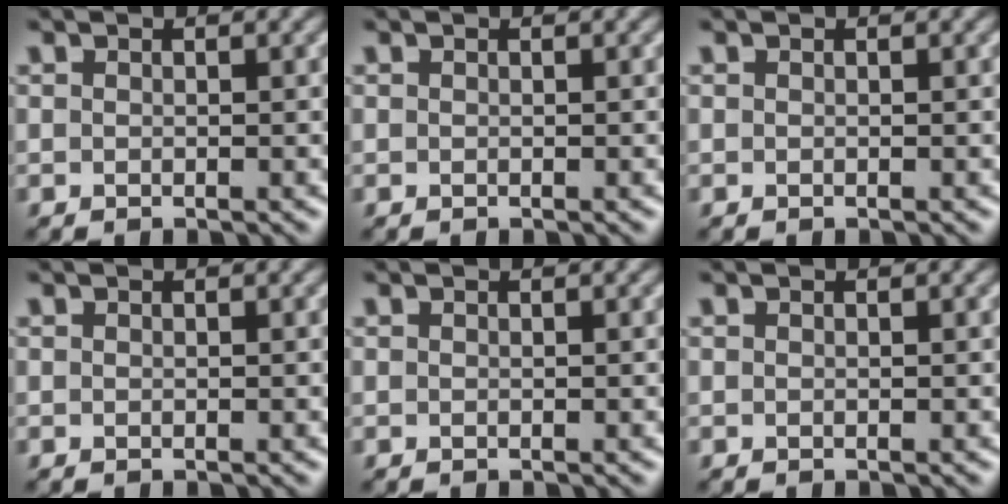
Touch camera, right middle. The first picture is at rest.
{"total": 0.0}
{"total": 0.0}
{"total": 0.0}
{"total": 0.0}
{"total": 0.0}